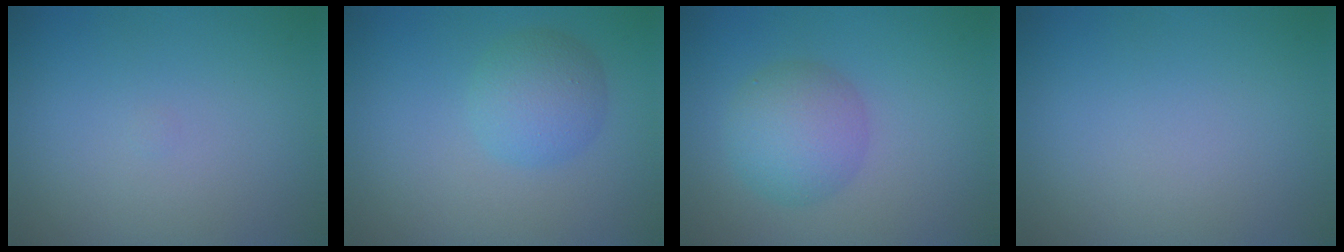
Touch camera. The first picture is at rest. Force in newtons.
{"total": 3.4, "press": 3.4, "slide": 0.2}
{"total": 4.2, "press": 4.2, "slide": 0.1}
{"total": 0.0}